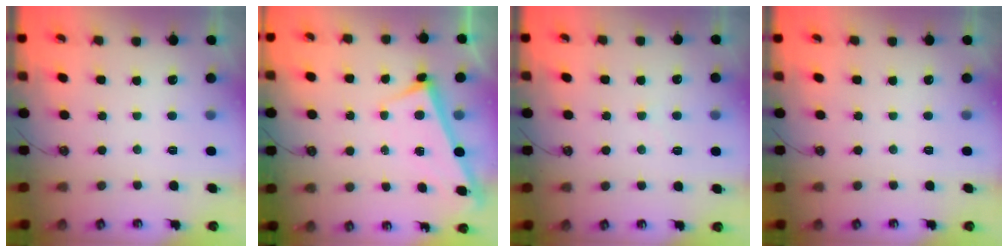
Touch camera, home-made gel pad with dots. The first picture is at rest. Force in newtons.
{"total": 2.8, "press": 2.8, "slide": 0.2}
{"total": 0.6, "press": 0.1, "slide": 0.5}
{"total": 0.0}